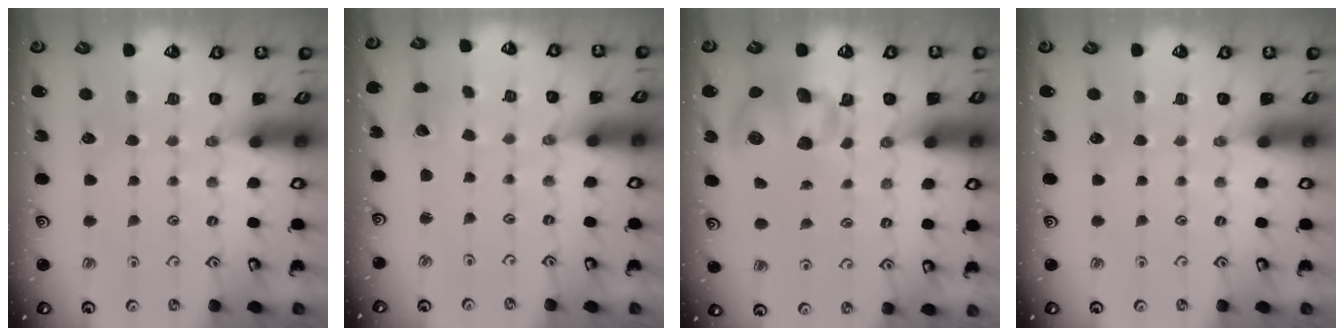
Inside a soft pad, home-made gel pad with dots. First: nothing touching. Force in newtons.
{"total": 1.8, "press": 1.7, "slide": 0.3}
{"total": 11.6, "press": 11.4, "slide": 1.9}
{"total": 0.0}